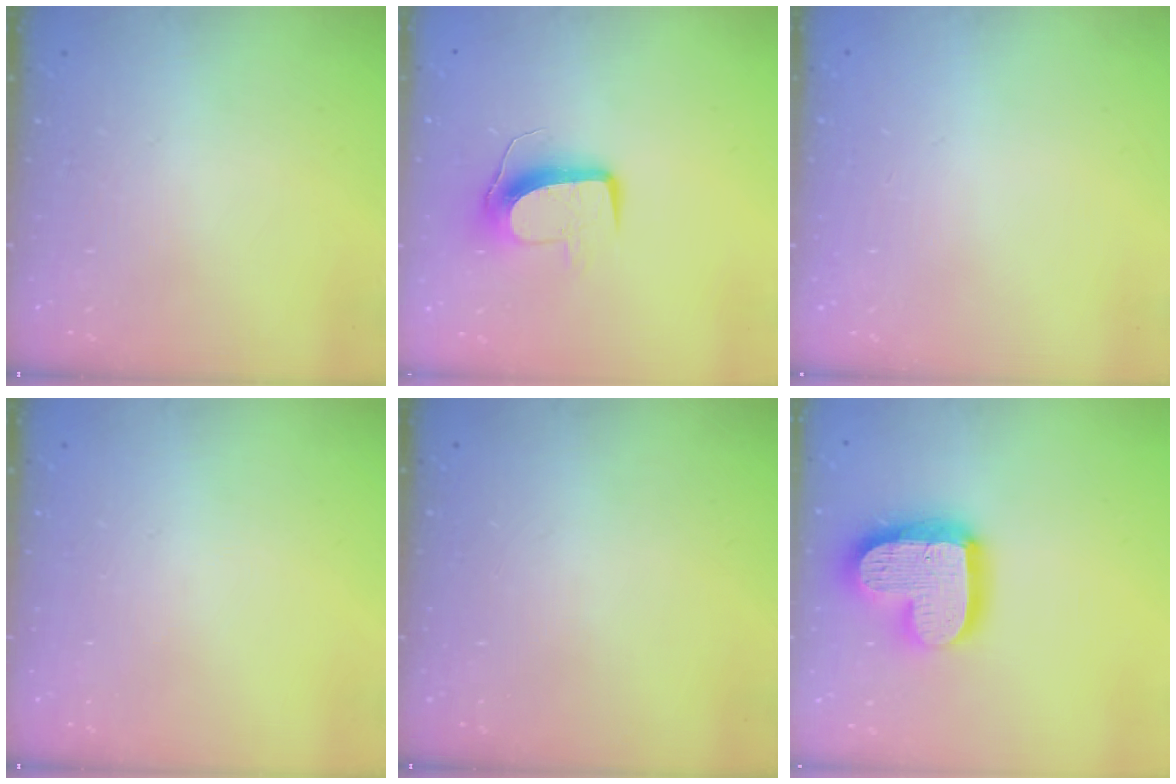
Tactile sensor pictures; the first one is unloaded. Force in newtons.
{"total": 9.7, "press": 9.7, "slide": 0.5}
{"total": 0.8, "press": 0.4, "slide": 0.7}
{"total": 0.0}
{"total": 0.0}
{"total": 18.6, "press": 18.6, "slide": 1.3}